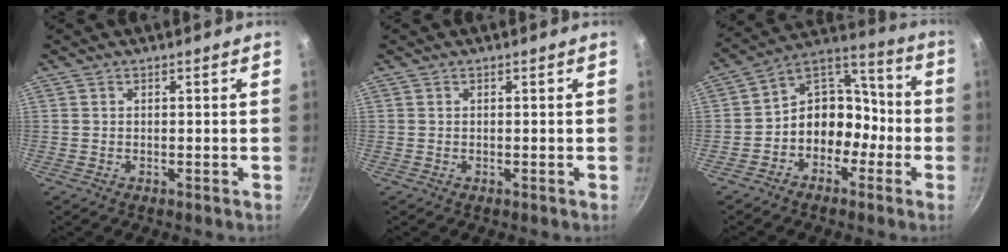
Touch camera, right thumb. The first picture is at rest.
{"total": 0.0}
{"total": 12.1, "force": [-4.2, 9.6, 6.1], "torque": [-0.035, 0.077, -0.086]}